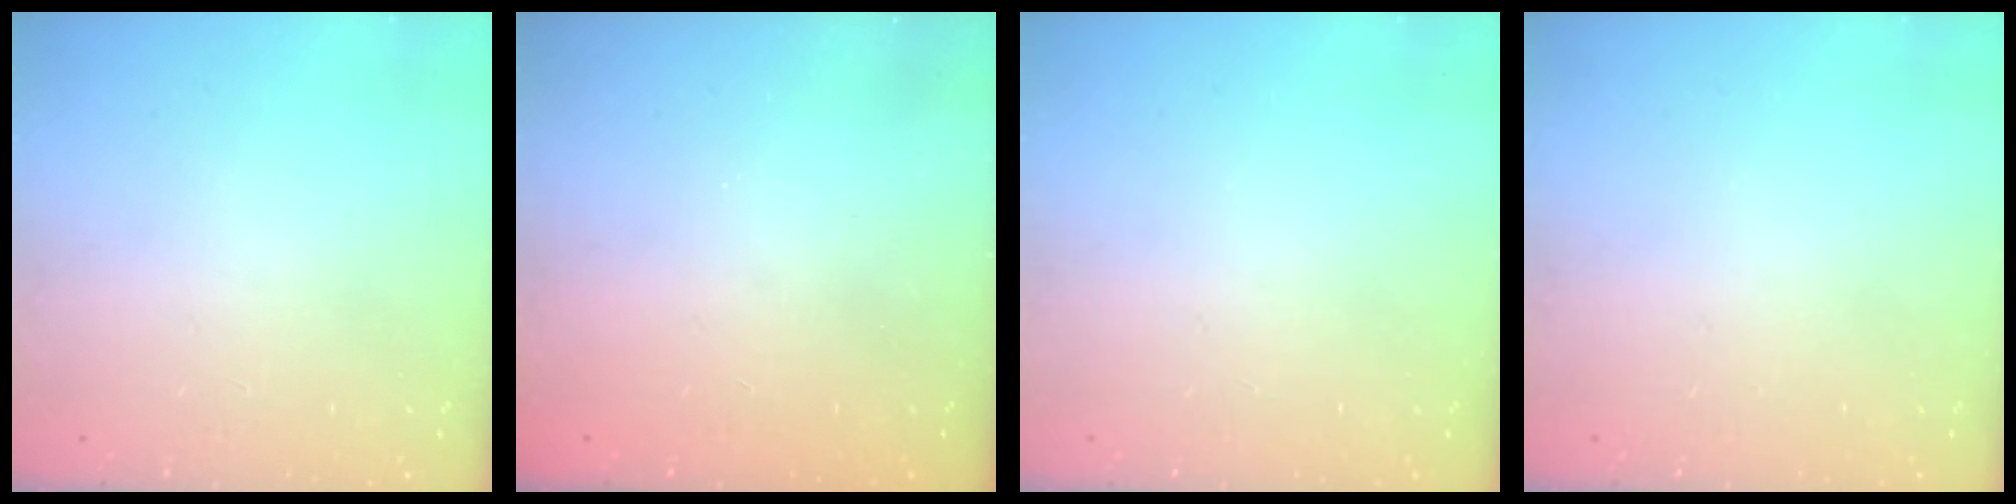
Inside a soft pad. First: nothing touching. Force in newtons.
{"total": 2.3, "press": 2.2, "slide": 0.7}
{"total": 0.0}
{"total": 0.0}